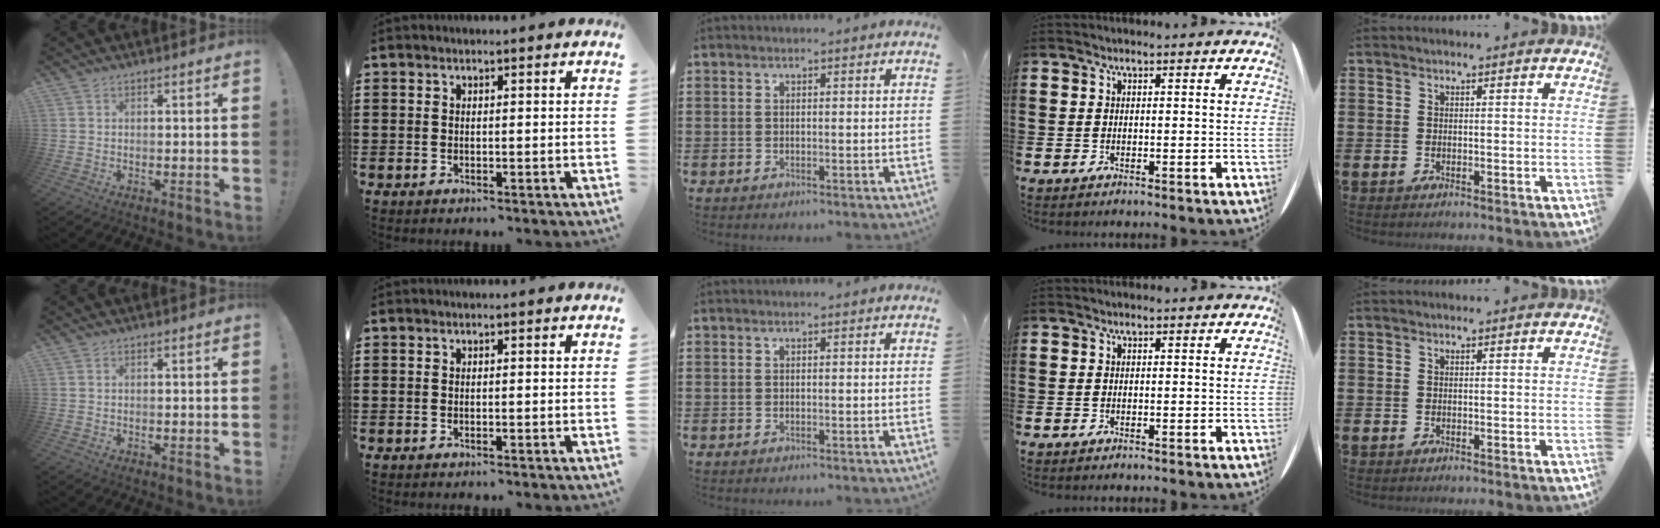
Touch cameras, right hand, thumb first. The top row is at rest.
{}